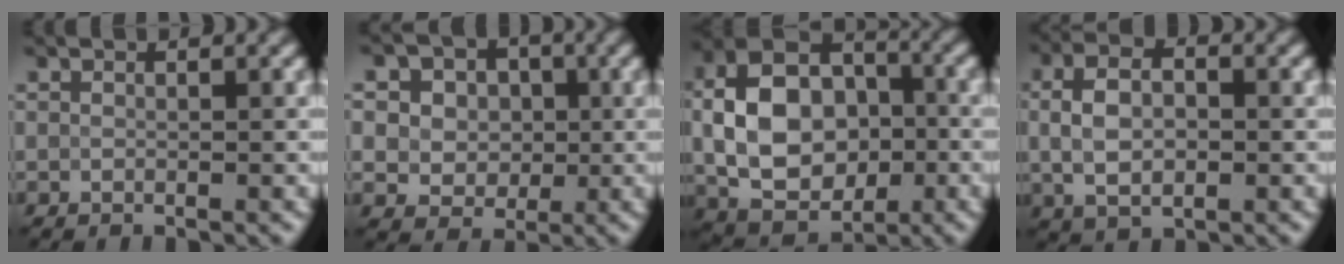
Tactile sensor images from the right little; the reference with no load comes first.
{"total": 6.8, "force": [2.0, 5.8, 2.9], "torque": [-0.050, 0.031, 0.021]}
{"total": 10.9, "force": [-0.7, 7.6, 7.8], "torque": [-0.153, 0.009, -0.016]}
{"total": 4.9, "force": [0.4, 3.0, 3.9], "torque": [-0.072, 0.009, 0.002]}